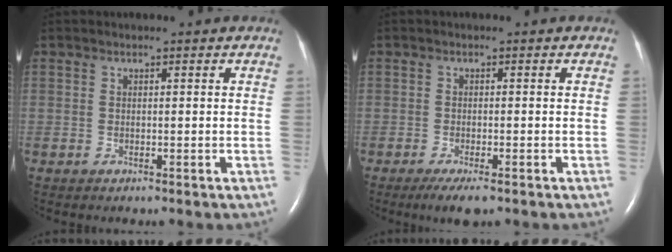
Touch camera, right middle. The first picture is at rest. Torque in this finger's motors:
{"motor_torque": [0.42, -0.34, 0.01, 0.03]}